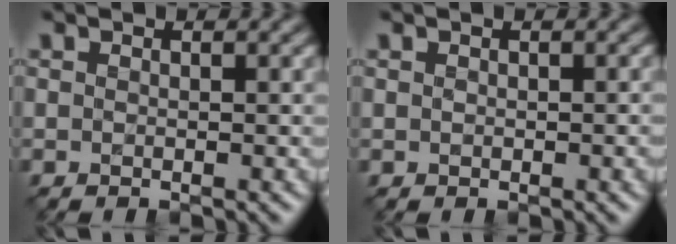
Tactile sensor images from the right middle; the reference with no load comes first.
{"total": 1.3, "force": [0.0, 0.8, 1.0], "torque": [-0.015, 0.000, 0.003]}